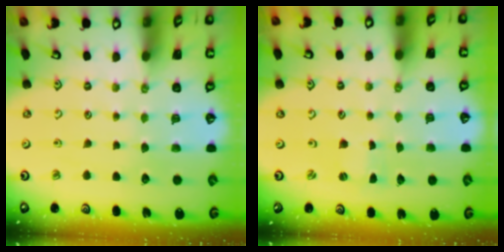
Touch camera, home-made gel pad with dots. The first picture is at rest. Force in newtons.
{"total": 0.0}